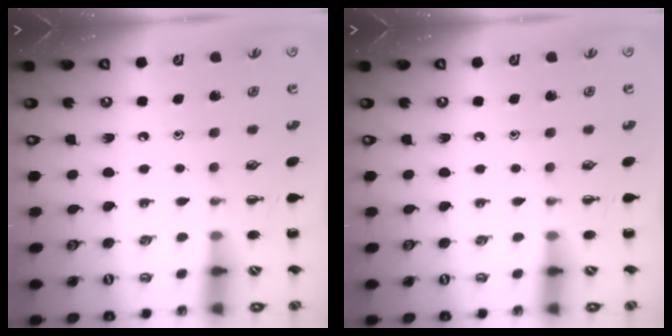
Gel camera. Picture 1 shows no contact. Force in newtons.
{"total": 0.0}